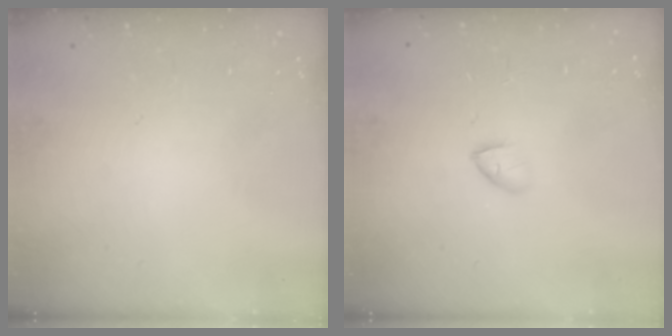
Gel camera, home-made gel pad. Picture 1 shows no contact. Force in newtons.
{"total": 2.6, "press": 2.5, "slide": 0.8}